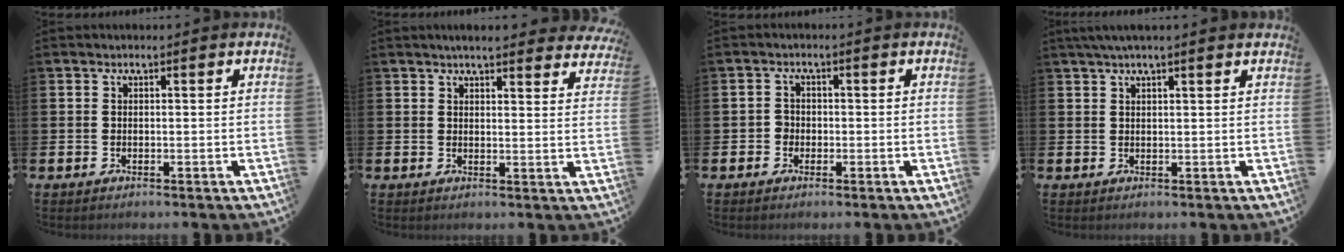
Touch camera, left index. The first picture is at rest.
{"total": 4.2, "force": [4.1, 0.4, 1.2], "torque": [-0.020, -0.020, 0.071]}
{"total": 1.6, "force": [-0.7, 1.5, 0.2], "torque": [-0.002, 0.003, -0.018]}
{"total": 2.5, "force": [2.1, 0.0, 1.4], "torque": [-0.027, 0.000, 0.037]}